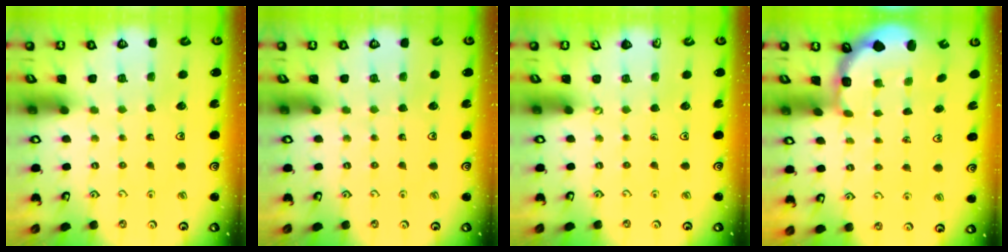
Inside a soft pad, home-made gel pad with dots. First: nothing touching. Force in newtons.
{"total": 0.0}
{"total": 0.0}
{"total": 3.5, "press": 3.0, "slide": 1.6}